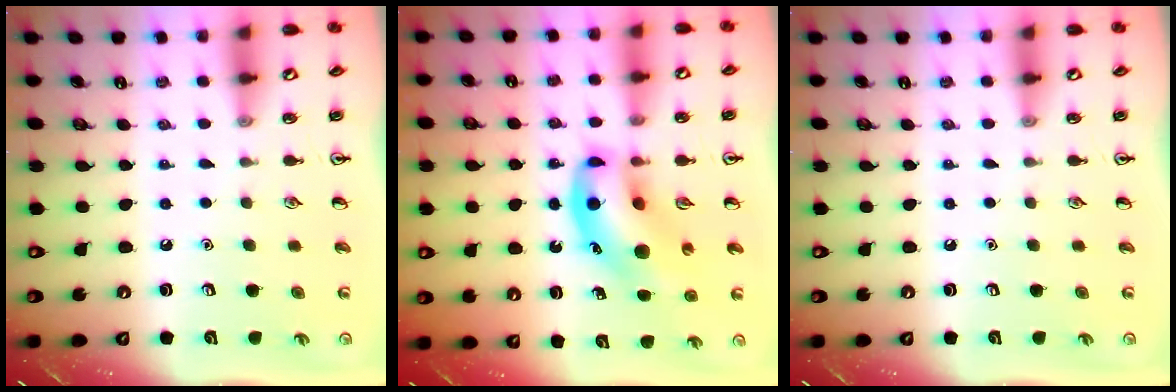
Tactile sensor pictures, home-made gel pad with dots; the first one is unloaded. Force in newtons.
{"total": 12.9, "press": 12.4, "slide": 3.5}
{"total": 0.0}